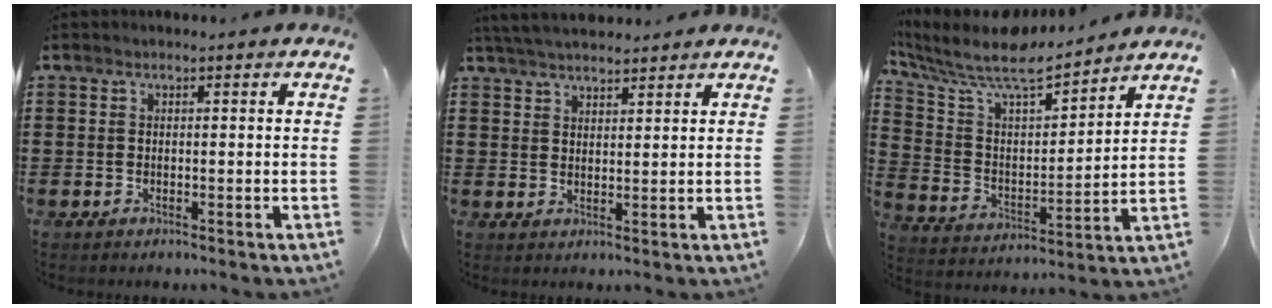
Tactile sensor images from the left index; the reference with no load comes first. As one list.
[{"total": 3.9, "force": [3.7, 0.4, 0.9], "torque": [-0.029, -0.005, 0.070]}, {"total": 8.3, "force": [7.3, 1.8, 3.7], "torque": [-0.105, -0.054, 0.119]}]